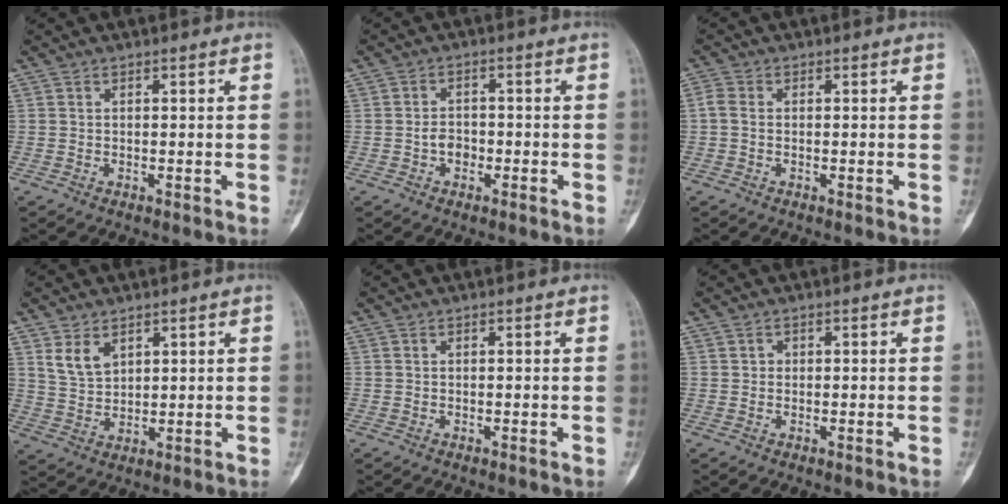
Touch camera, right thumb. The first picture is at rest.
{"total": 3.0, "force": [-1.1, 2.2, 1.8], "torque": [-0.018, 0.011, -0.022]}
{"total": 2.0, "force": [-0.1, 1.4, 1.4], "torque": [-0.033, 0.002, -0.005]}
{"total": 5.1, "force": [2.8, 3.2, 2.8], "torque": [-0.042, -0.018, 0.064]}
{"total": 0.0}
{"total": 0.9, "force": [0.1, 0.8, 0.2], "torque": [0.001, 0.003, 0.001]}